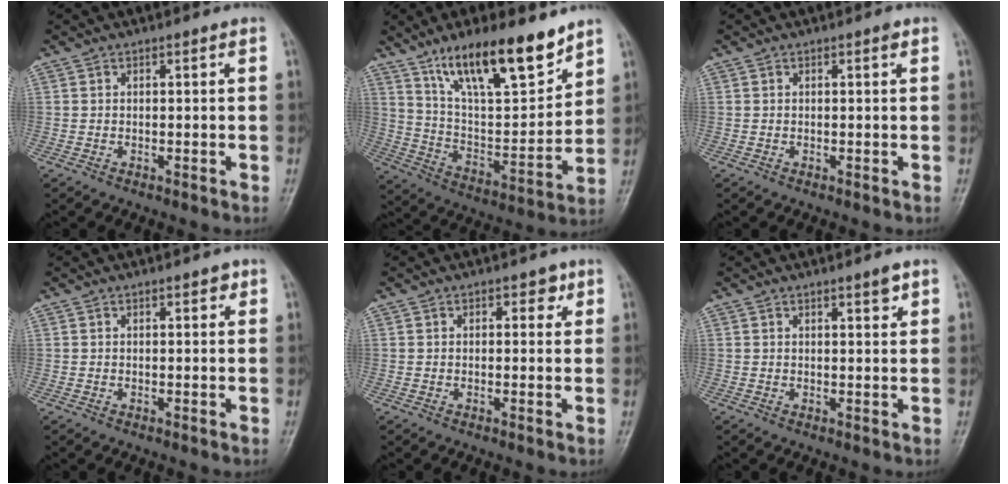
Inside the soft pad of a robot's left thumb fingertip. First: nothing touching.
{"total": 19.2, "force": [13.1, 5.8, 12.7], "torque": [-0.175, -0.068, 0.236]}
{"total": 0.7, "force": [0.4, 0.1, 0.6], "torque": [-0.011, 0.000, 0.003]}
{"total": 1.6, "force": [1.0, 0.7, 1.1], "torque": [-0.007, -0.001, 0.010]}
{"total": 2.2, "force": [1.2, 1.4, 1.3], "torque": [0.002, -0.003, 0.011]}
{"total": 2.5, "force": [1.7, 0.5, 1.8], "torque": [-0.020, -0.010, 0.024]}